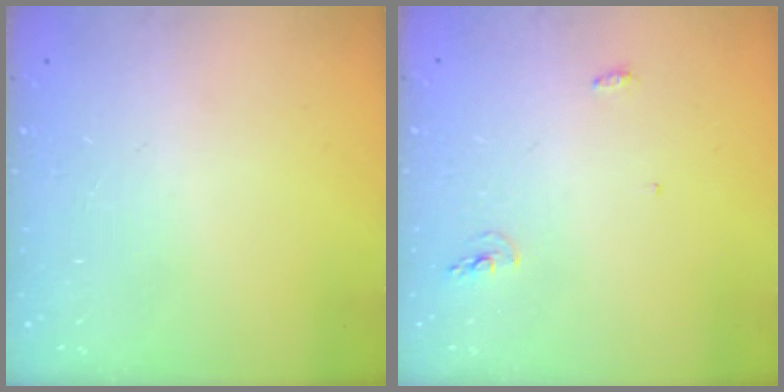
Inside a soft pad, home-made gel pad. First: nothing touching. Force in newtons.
{"total": 7.6, "press": 4.3, "slide": 6.2}